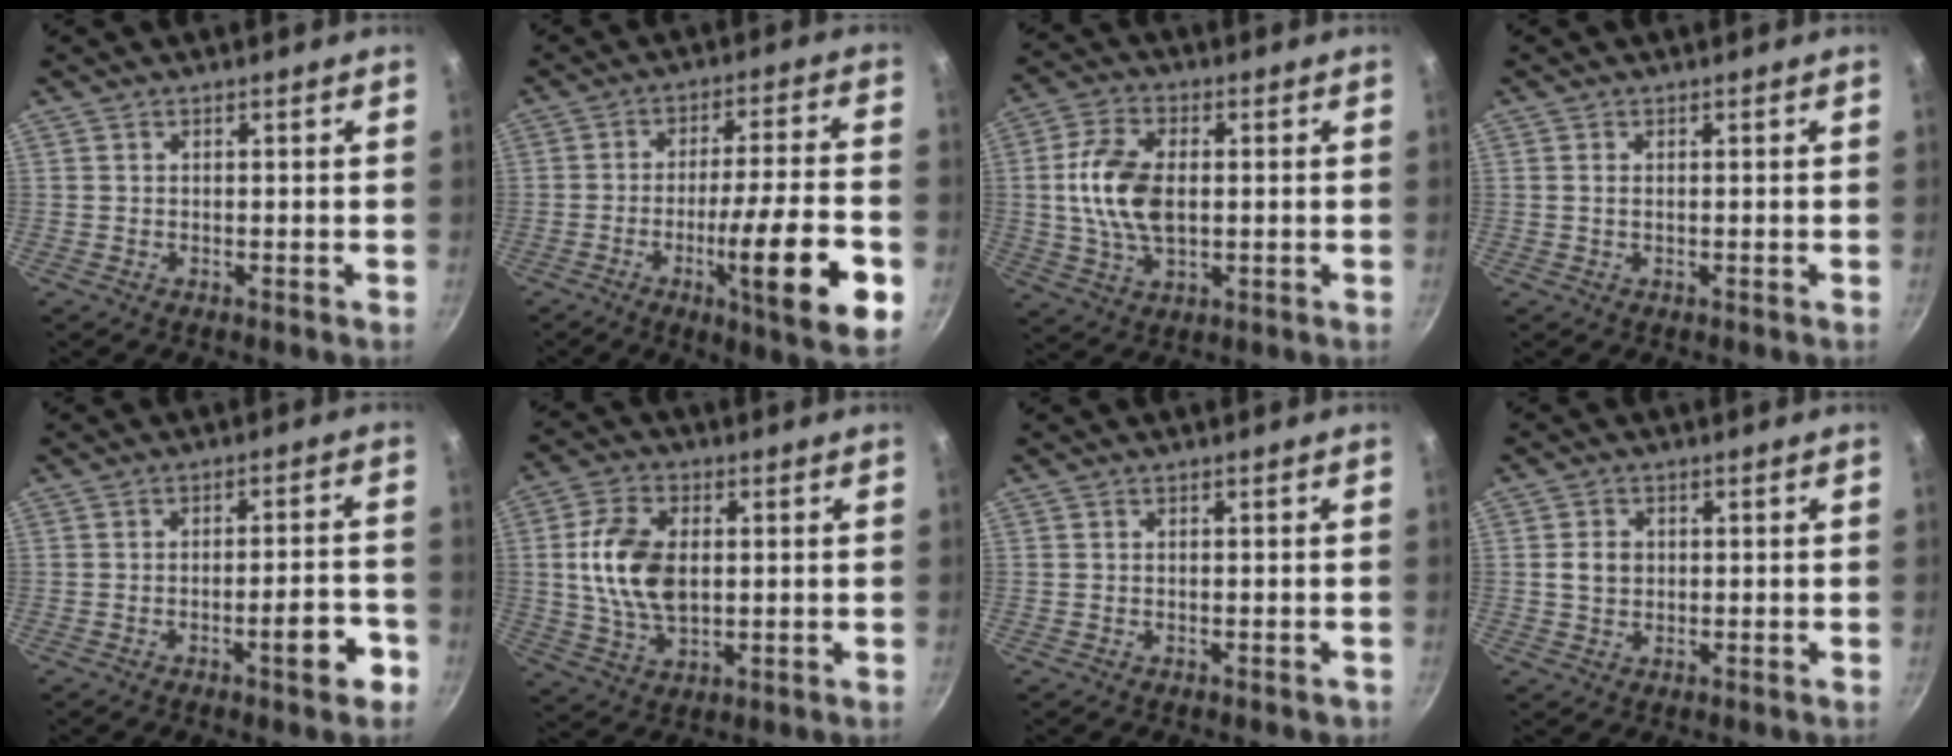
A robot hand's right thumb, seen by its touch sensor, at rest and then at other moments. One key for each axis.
{"total": 18.2, "fx": -6.1, "fy": 2.8, "fz": 16.9, "tx": -0.241, "ty": 0.022, "tz": -0.088}
{"total": 11.8, "fx": 0.5, "fy": 7.0, "fz": 9.4, "tx": -0.173, "ty": 0.011, "tz": 0.005}
{"total": 0.8, "fx": 0.1, "fy": 0.4, "fz": 0.6, "tx": -0.011, "ty": 0.001, "tz": 0.000}
{"total": 7.3, "fx": -3.4, "fy": 1.9, "fz": 6.1, "tx": -0.064, "ty": 0.032, "tz": -0.043}
{"total": 12.5, "fx": 1.1, "fy": 7.8, "fz": 9.7, "tx": -0.170, "ty": 0.001, "tz": 0.019}
{"total": 0.8, "fx": -0.5, "fy": 0.4, "fz": 0.5, "tx": -0.004, "ty": 0.007, "tz": -0.001}
{"total": 3.5, "fx": 0.3, "fy": 2.8, "fz": 2.0, "tx": -0.025, "ty": 0.006, "tz": 0.003}